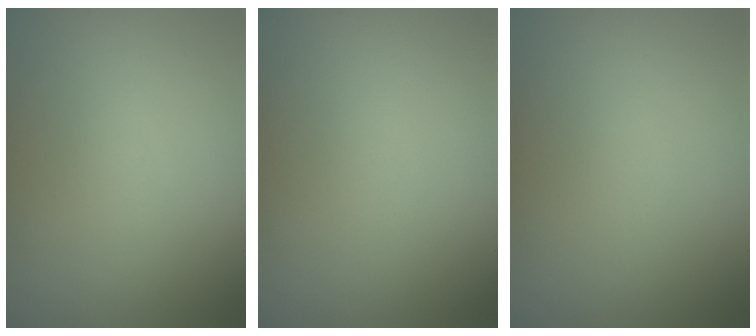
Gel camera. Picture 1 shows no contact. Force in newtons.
{"total": 0.0}
{"total": 0.0}